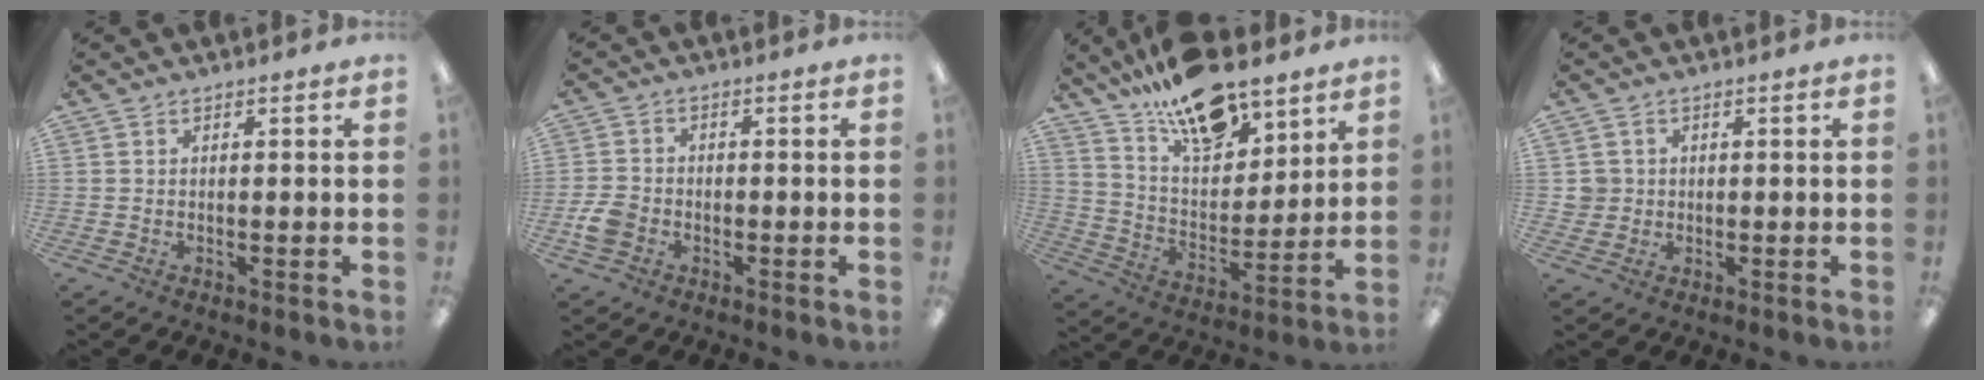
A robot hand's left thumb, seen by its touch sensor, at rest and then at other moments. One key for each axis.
{"total": 5.2, "fx": -2.1, "fy": 3.9, "fz": 2.6, "tx": -0.051, "ty": 0.011, "tz": -0.038}
{"total": 18.1, "fx": 13.6, "fy": 8.0, "fz": 8.8, "tx": -0.148, "ty": -0.081, "tz": 0.241}
{"total": 3.1, "fx": 0.5, "fy": 3.0, "fz": 0.2, "tx": -0.004, "ty": 0.003, "tz": 0.006}